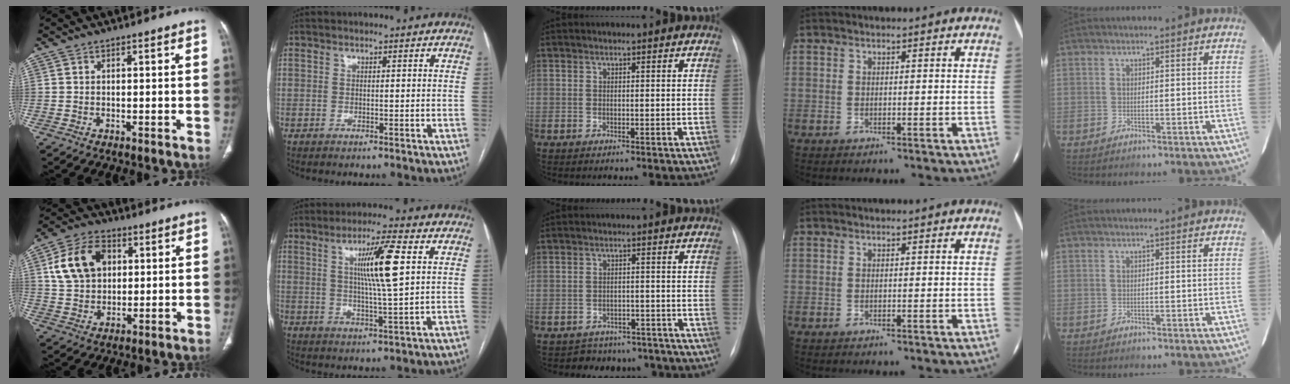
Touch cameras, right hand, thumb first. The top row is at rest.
{"thumb": {"total": 12.8, "force": [3.5, 9.2, 8.2], "torque": [-0.130, 0.008, 0.064]}, "index": {"total": 9.6, "force": [2.7, -0.2, 9.2], "torque": [-0.161, -0.001, 0.045]}, "middle": {"total": 8.1, "force": [-6.9, 4.2, -0.1], "torque": [0.005, 0.023, -0.077]}}